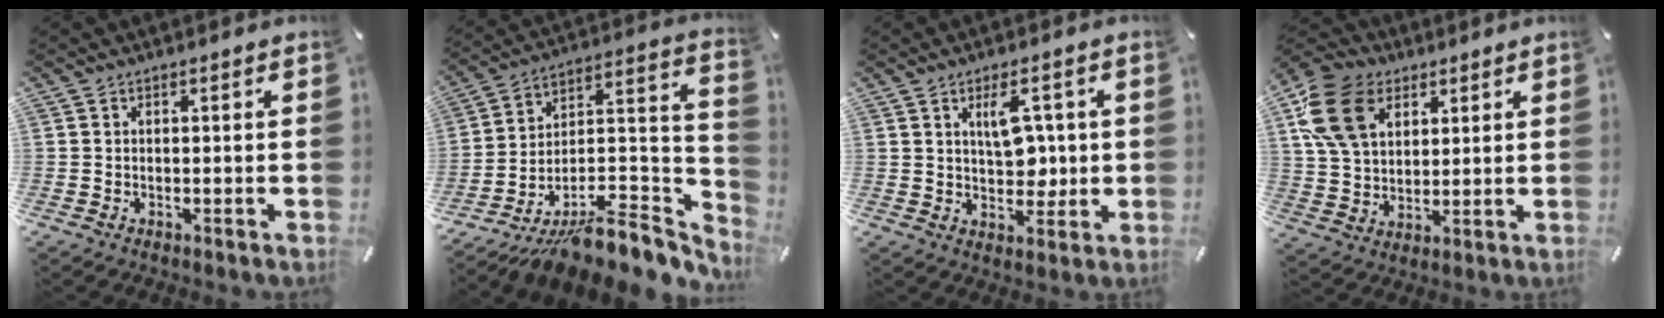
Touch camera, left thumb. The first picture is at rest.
{"total": 9.9, "force": [-7.4, 4.8, 4.5], "torque": [-0.021, -0.009, -0.123]}
{"total": 8.2, "force": [2.0, 4.9, 6.3], "torque": [-0.088, -0.003, 0.031]}
{"total": 15.2, "force": [6.1, 10.8, 8.8], "torque": [-0.205, 0.001, 0.117]}